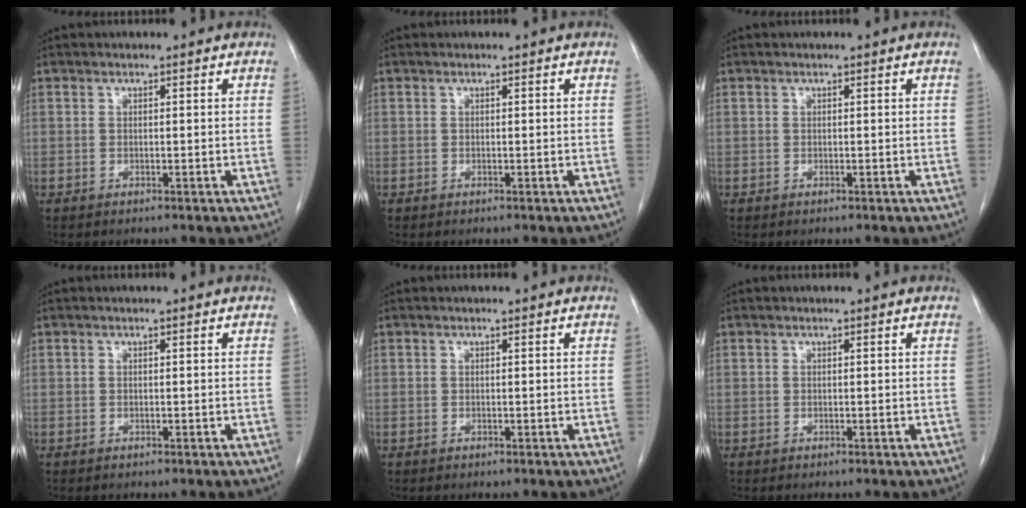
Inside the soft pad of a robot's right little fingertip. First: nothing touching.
{"total": 0.0}
{"total": 0.0}
{"total": 0.0}
{"total": 0.0}
{"total": 0.0}